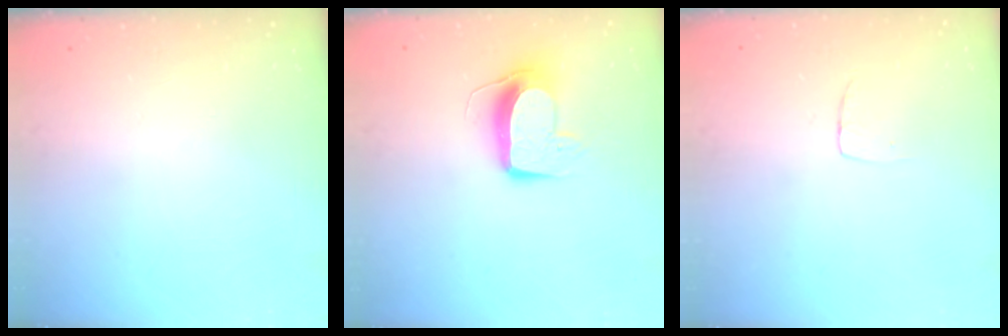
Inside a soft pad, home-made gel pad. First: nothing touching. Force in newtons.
{"total": 12.1, "press": 12.1, "slide": 1.0}
{"total": 3.5, "press": 3.5, "slide": 0.3}